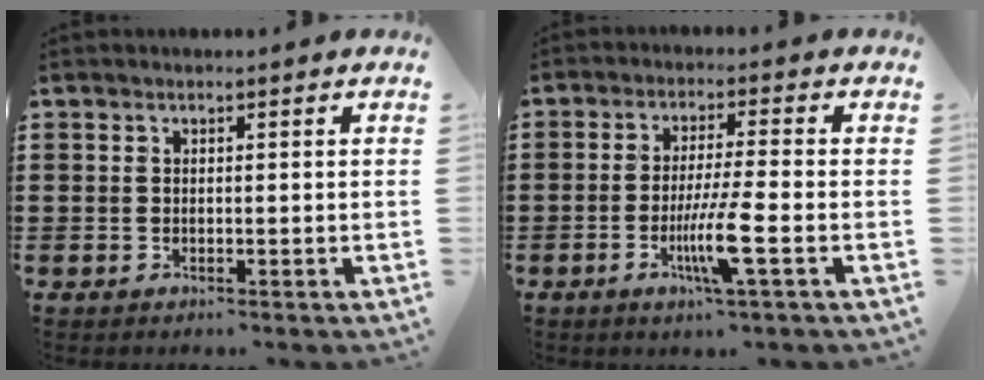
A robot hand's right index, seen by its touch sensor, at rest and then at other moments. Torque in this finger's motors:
{"motor_torque": [2.14, 0.00, 0.60, 0.13]}